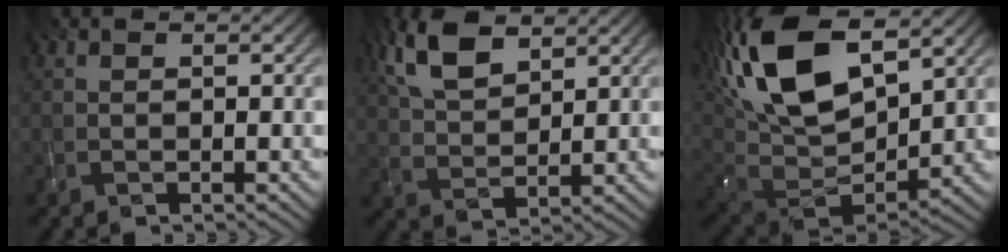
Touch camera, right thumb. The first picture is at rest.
{"total": 6.7, "force": [3.8, 2.8, 4.7], "torque": [-0.116, 0.010, 0.084]}
{"total": 18.0, "force": [6.7, 9.5, 13.7], "torque": [-0.304, 0.031, 0.124]}